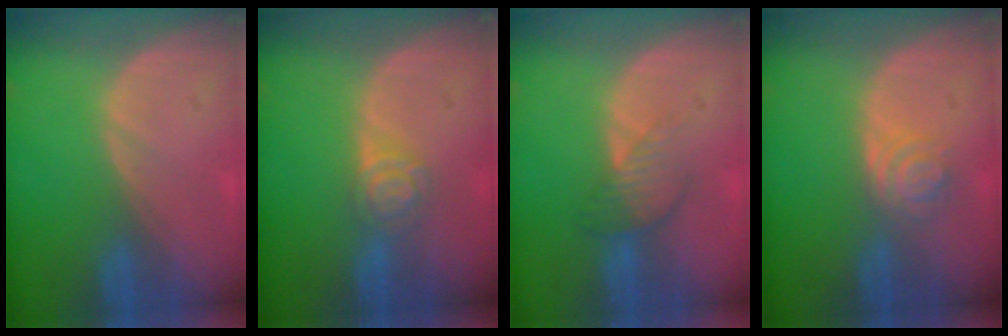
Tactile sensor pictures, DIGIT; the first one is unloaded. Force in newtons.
{"total": 4.3, "press": 3.9, "slide": 1.8}
{"total": 4.1, "press": 3.5, "slide": 2.0}
{"total": 4.2, "press": 3.7, "slide": 2.0}